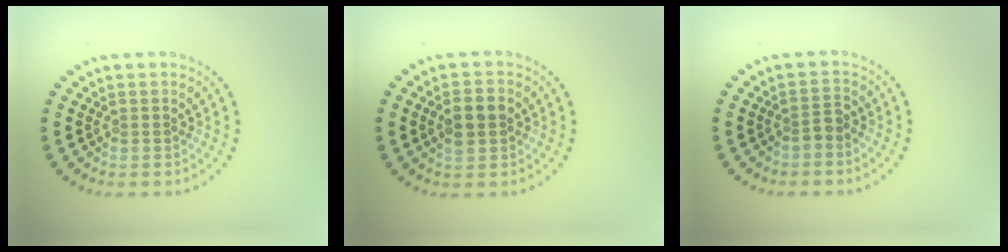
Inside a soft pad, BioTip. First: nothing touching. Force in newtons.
{"total": 3.1, "press": 3.1, "slide": 0.1}
{"total": 1.3, "press": 1.0, "slide": 0.8}